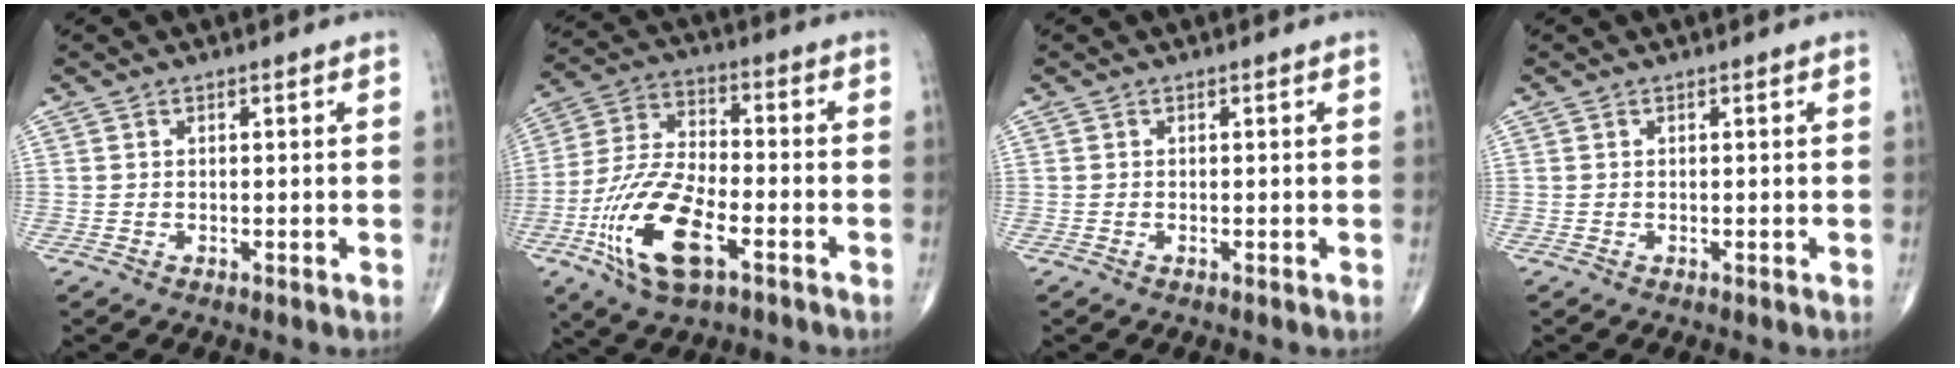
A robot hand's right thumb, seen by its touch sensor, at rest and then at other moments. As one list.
[{"total": 17.2, "force": [-6.9, 7.3, 13.9], "torque": [-0.282, 0.021, -0.127]}, {"total": 0.0}, {"total": 0.0}]